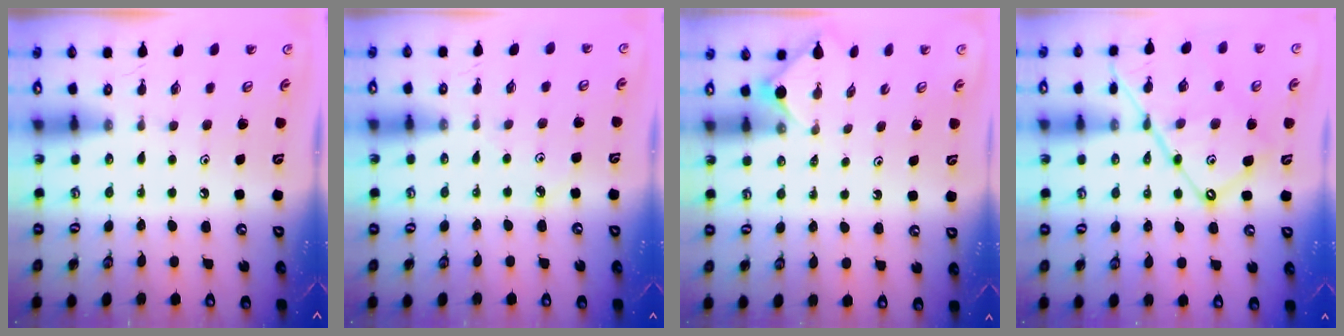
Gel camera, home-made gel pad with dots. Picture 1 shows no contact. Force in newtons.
{"total": 2.2, "press": 2.2, "slide": 0.3}
{"total": 1.8, "press": 1.8, "slide": 0.4}
{"total": 15.1, "press": 15.0, "slide": 1.5}